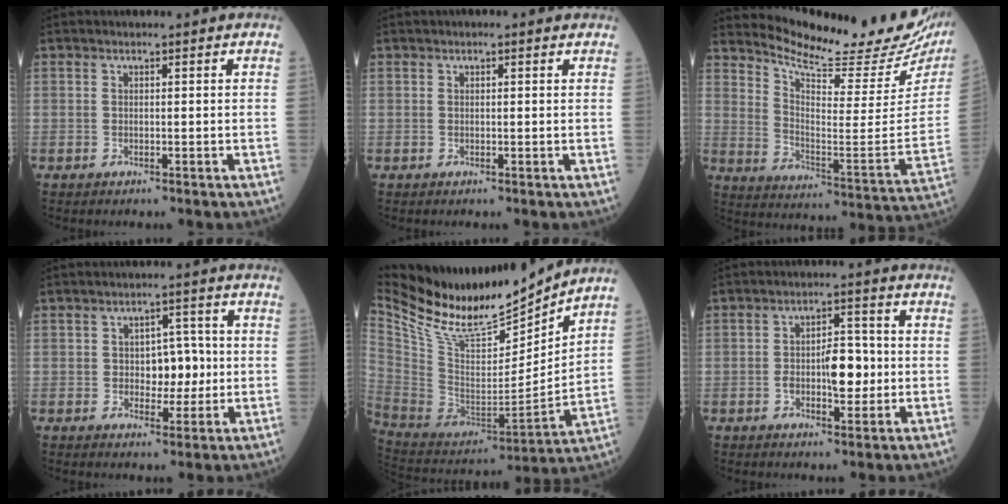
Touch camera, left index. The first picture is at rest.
{"total": 1.3, "force": [1.0, 0.4, 0.7], "torque": [-0.010, 0.012, 0.010]}
{"total": 23.0, "force": [21.2, 2.7, 8.6], "torque": [-0.140, -0.096, 0.281]}
{"total": 5.0, "force": [-0.3, 3.1, 3.9], "torque": [-0.051, 0.010, -0.003]}
{"total": 25.1, "force": [22.0, 4.5, 11.3], "torque": [-0.226, -0.032, 0.379]}
{"total": 6.3, "force": [-1.0, 2.6, 5.7], "torque": [-0.092, 0.006, -0.017]}